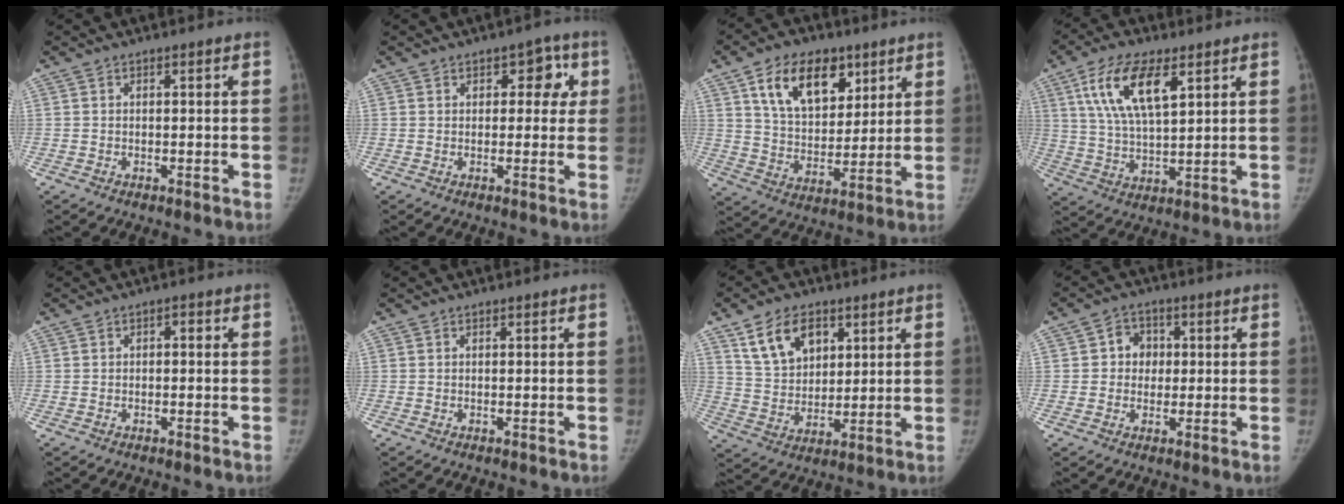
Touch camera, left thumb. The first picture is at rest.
{"total": 5.6, "force": [1.8, 3.9, 3.7], "torque": [0.002, 0.000, 0.013]}
{"total": 15.6, "force": [7.9, 9.2, 9.7], "torque": [-0.122, -0.035, 0.144]}
{"total": 13.3, "force": [5.9, 5.6, 10.5], "torque": [-0.189, -0.015, 0.113]}
{"total": 1.2, "force": [-0.2, 0.9, 0.7], "torque": [-0.002, 0.006, -0.010]}
{"total": 0.0}
{"total": 11.5, "force": [5.8, 7.6, 6.5], "torque": [-0.085, -0.025, 0.113]}
{"total": 5.5, "force": [0.5, 5.0, 2.3], "torque": [0.001, 0.008, 0.001]}